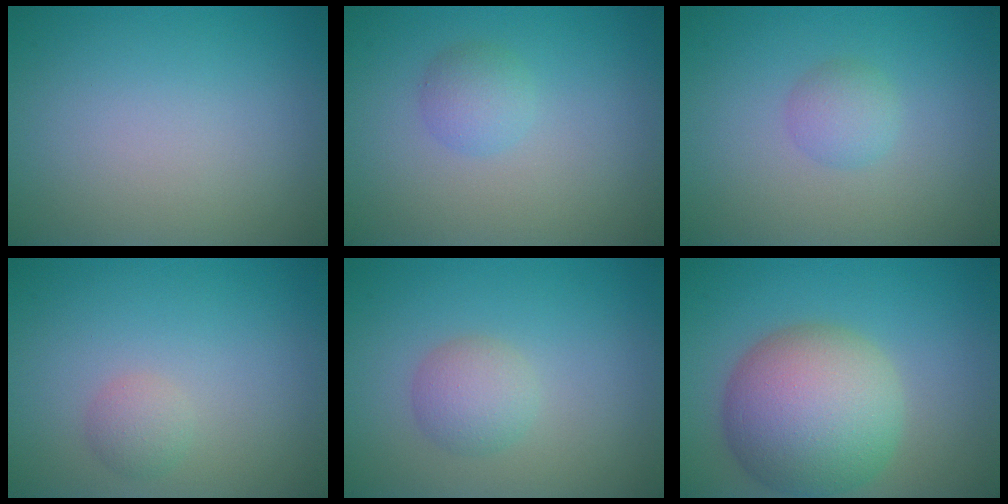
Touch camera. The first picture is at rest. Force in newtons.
{"total": 1.9, "press": 1.9, "slide": 0.1}
{"total": 1.7, "press": 1.7, "slide": 0.0}
{"total": 1.4, "press": 1.4, "slide": 0.0}
{"total": 2.5, "press": 2.4, "slide": 0.2}
{"total": 10.1, "press": 10.1, "slide": 0.4}